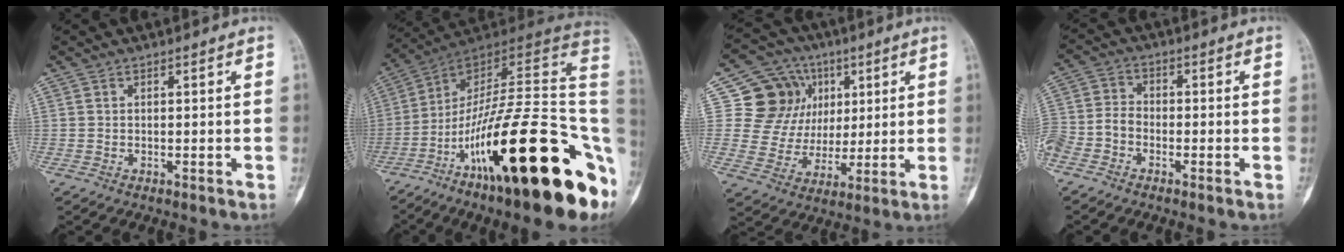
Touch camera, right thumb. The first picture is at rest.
{"total": 33.0, "force": [-9.8, 8.6, 30.3], "torque": [-0.381, 0.065, -0.158]}
{"total": 14.9, "force": [5.2, 13.2, 4.6], "torque": [-0.030, 0.004, 0.097]}
{"total": 7.9, "force": [-3.8, 5.6, 4.1], "torque": [-0.089, 0.024, -0.079]}